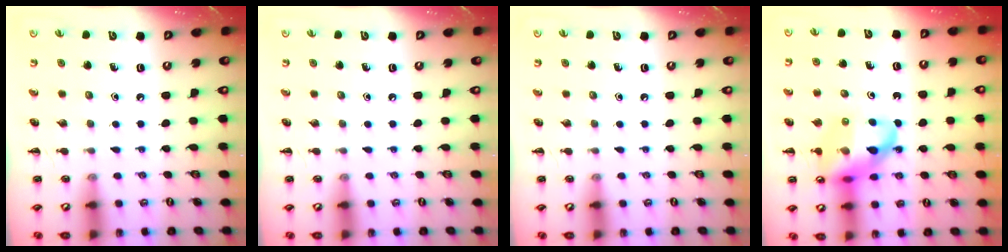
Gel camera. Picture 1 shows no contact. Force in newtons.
{"total": 0.0}
{"total": 0.0}
{"total": 18.1, "press": 17.7, "slide": 3.6}